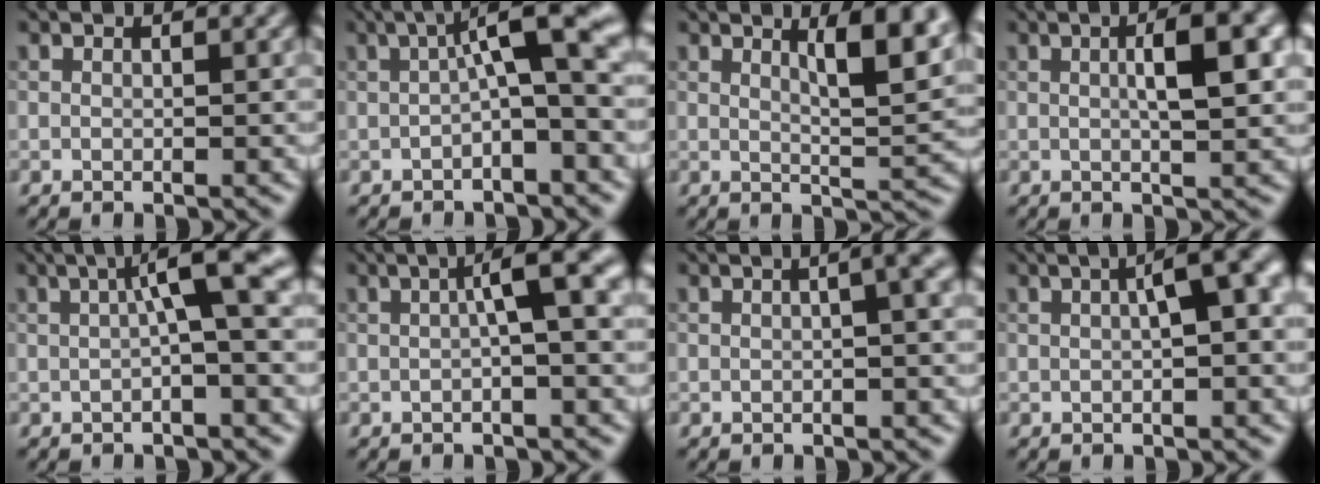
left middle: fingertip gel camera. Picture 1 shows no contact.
{"total": 5.8, "force": [0.3, 1.1, 5.7], "torque": [-0.082, 0.020, -0.007]}
{"total": 6.0, "force": [2.6, 1.6, 5.2], "torque": [-0.063, -0.002, 0.040]}
{"total": 5.2, "force": [0.9, 1.2, 5.0], "torque": [-0.073, 0.010, 0.013]}
{"total": 5.0, "force": [0.8, 0.6, 4.9], "torque": [-0.078, 0.017, 0.007]}
{"total": 4.7, "force": [0.6, 0.8, 4.6], "torque": [-0.067, 0.020, 0.003]}
{"total": 3.8, "force": [0.7, 1.3, 3.5], "torque": [-0.030, 0.021, 0.000]}
{"total": 4.9, "force": [0.9, 1.1, 4.7], "torque": [-0.063, 0.017, 0.012]}